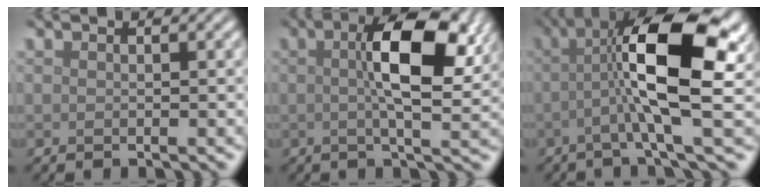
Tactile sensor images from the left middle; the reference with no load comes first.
{"total": 8.9, "force": [1.9, 2.9, 8.2], "torque": [-0.131, 0.010, 0.024]}
{"total": 10.8, "force": [0.7, 2.8, 10.5], "torque": [-0.185, 0.013, 0.010]}